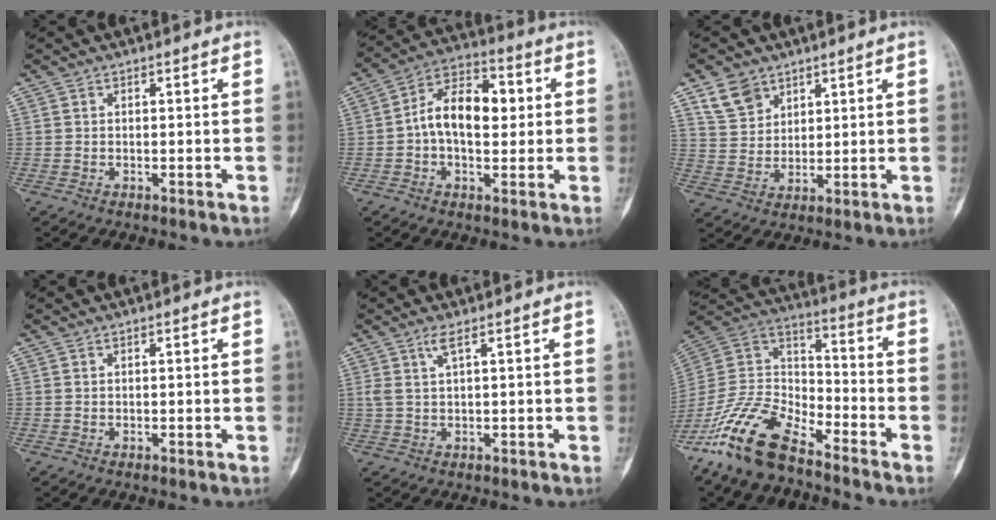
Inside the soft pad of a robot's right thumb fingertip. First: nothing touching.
{"total": 12.8, "force": [0.7, 7.8, 10.2], "torque": [-0.147, 0.027, 0.003]}
{"total": 6.7, "force": [4.3, 4.7, 2.2], "torque": [-0.024, -0.020, 0.091]}
{"total": 0.0}
{"total": 2.5, "force": [1.3, 0.0, 2.1], "torque": [-0.058, -0.001, 0.033]}
{"total": 16.7, "force": [-12.1, 6.9, 9.2], "torque": [-0.172, 0.071, -0.237]}